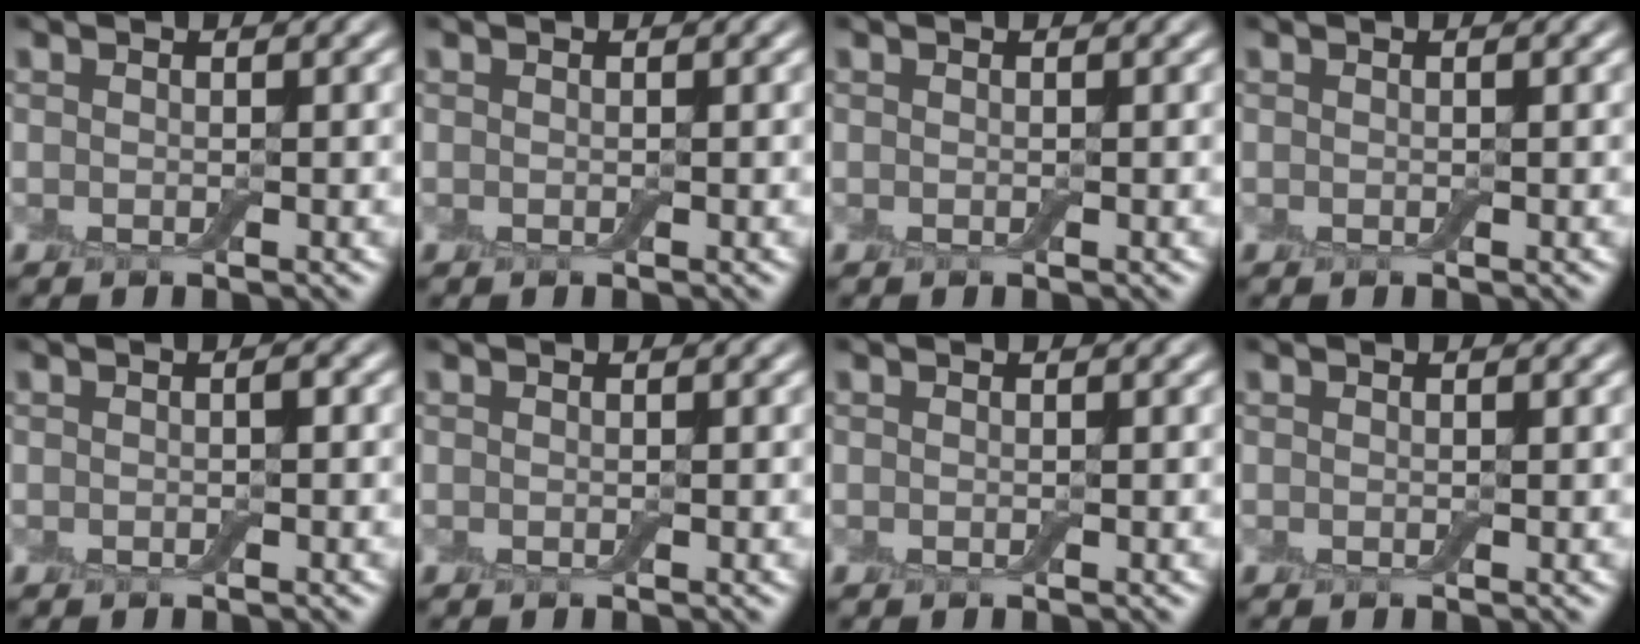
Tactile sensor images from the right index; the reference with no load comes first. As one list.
[{"total": 0.0}, {"total": 0.0}, {"total": 0.0}, {"total": 0.6, "force": [0.0, 0.2, 0.5], "torque": [-0.010, 0.001, 0.000]}, {"total": 0.0}, {"total": 0.0}, {"total": 0.0}]